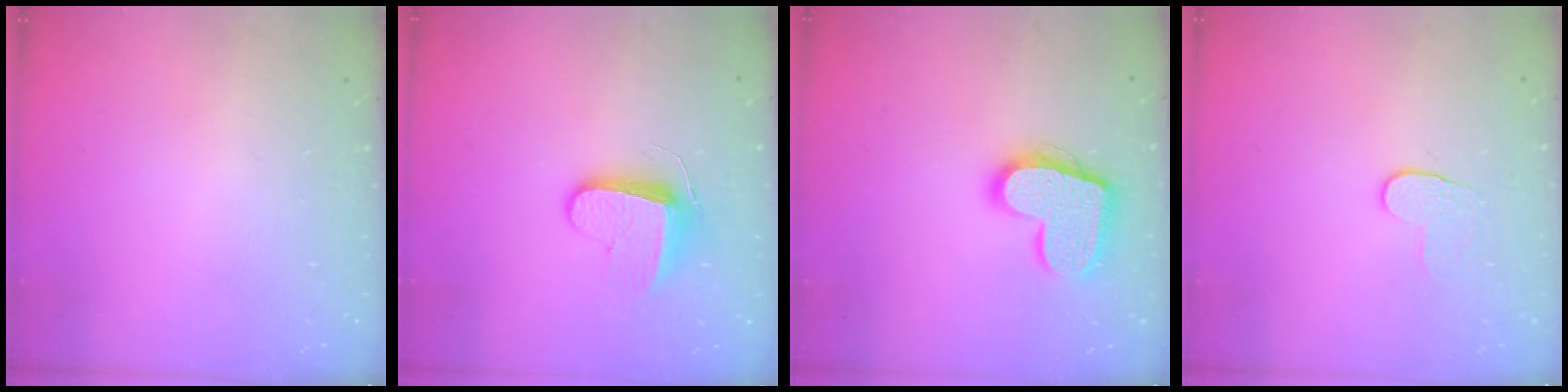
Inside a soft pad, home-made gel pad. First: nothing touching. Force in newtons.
{"total": 9.3, "press": 9.3, "slide": 0.1}
{"total": 15.8, "press": 15.8, "slide": 1.0}
{"total": 4.0, "press": 4.0, "slide": 0.5}